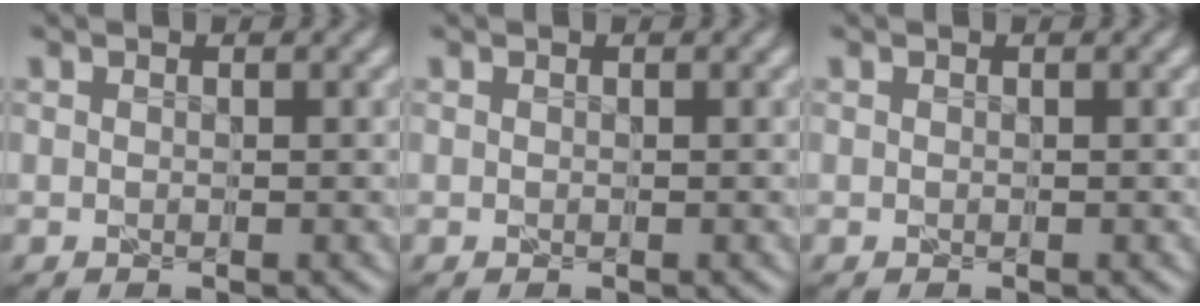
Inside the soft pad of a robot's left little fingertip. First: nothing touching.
{"total": 0.0}
{"total": 0.0}